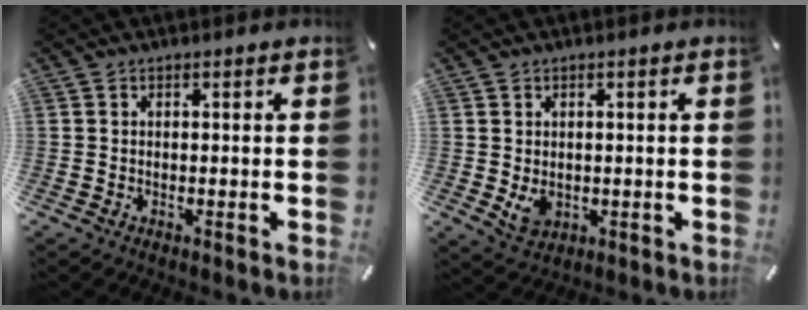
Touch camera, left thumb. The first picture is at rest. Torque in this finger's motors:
{"motor_torque": [0.52, 0.73, 0.23, -0.18, 0.07]}